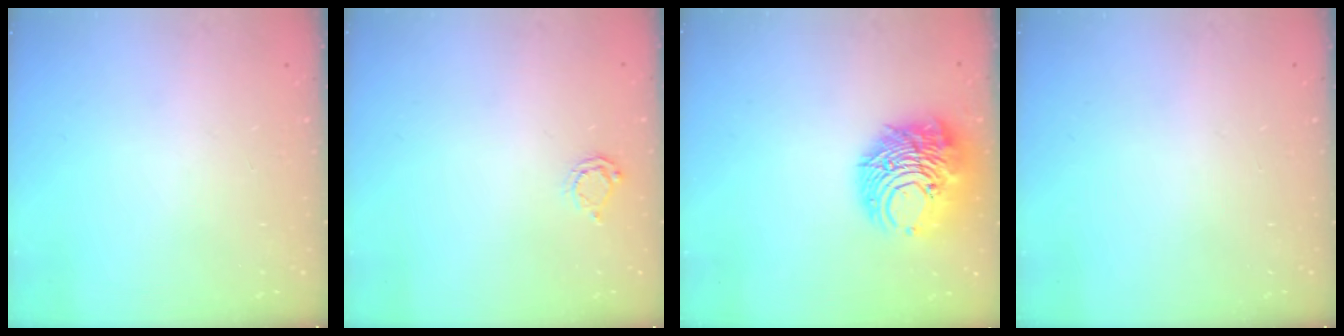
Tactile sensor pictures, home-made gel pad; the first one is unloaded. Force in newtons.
{"total": 4.0, "press": 4.0, "slide": 0.2}
{"total": 13.2, "press": 13.1, "slide": 1.6}
{"total": 0.0}